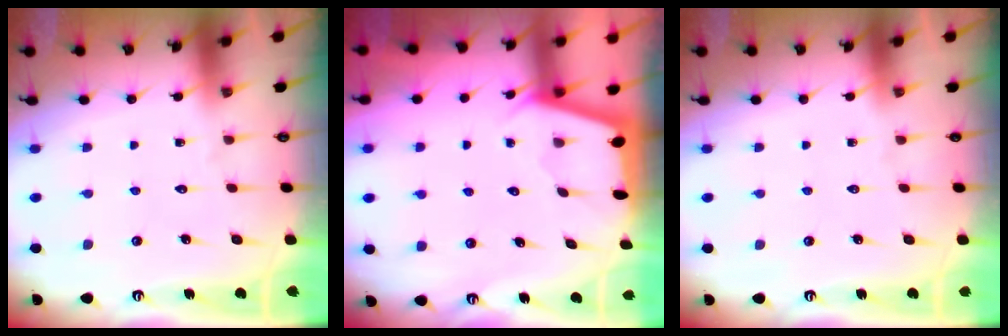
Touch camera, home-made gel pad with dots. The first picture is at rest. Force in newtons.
{"total": 2.6, "press": 2.6, "slide": 0.1}
{"total": 0.0}